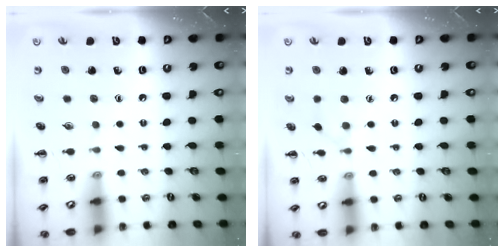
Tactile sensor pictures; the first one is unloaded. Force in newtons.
{"total": 4.2, "press": 3.9, "slide": 1.6}